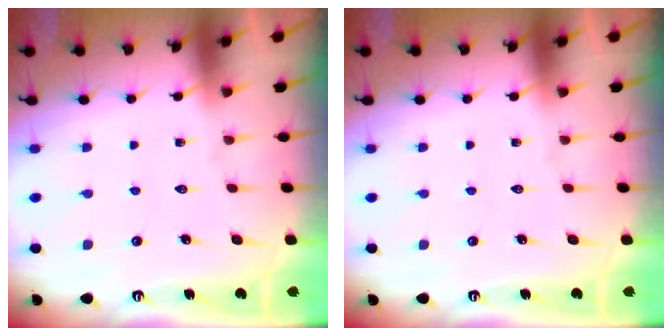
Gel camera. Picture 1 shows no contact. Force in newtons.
{"total": 0.0}